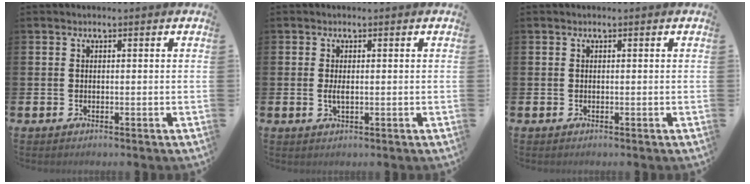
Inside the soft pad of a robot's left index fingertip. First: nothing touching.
{"total": 1.6, "force": [0.0, 0.6, 1.5], "torque": [-0.014, -0.004, -0.005]}
{"total": 0.0}